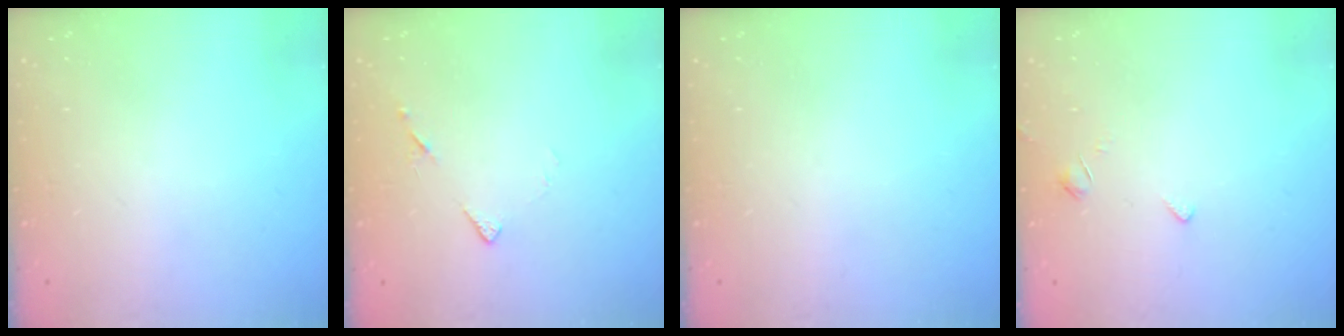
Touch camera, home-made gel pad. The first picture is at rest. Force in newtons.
{"total": 7.1, "press": 7.0, "slide": 1.0}
{"total": 0.0}
{"total": 1.7, "press": 1.6, "slide": 0.5}